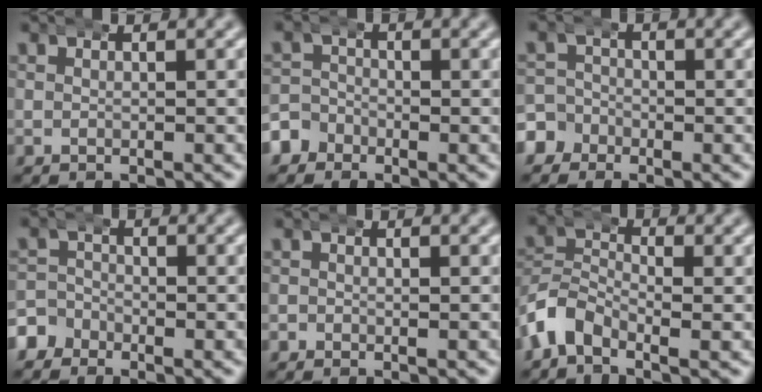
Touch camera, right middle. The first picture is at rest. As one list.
[{"total": 3.0, "force": [-1.7, 2.4, 0.5], "torque": [-0.019, -0.004, -0.036]}, {"total": 3.9, "force": [-1.9, 3.4, 0.6], "torque": [-0.022, -0.008, -0.040]}, {"total": 3.0, "force": [-1.8, 2.3, 0.6], "torque": [-0.018, -0.005, -0.038]}, {"total": 1.2, "force": [-0.1, 1.2, 0.0], "torque": [0.003, 0.002, -0.010]}, {"total": 3.9, "force": [-1.8, 2.7, 2.2], "torque": [-0.069, -0.015, -0.036]}]